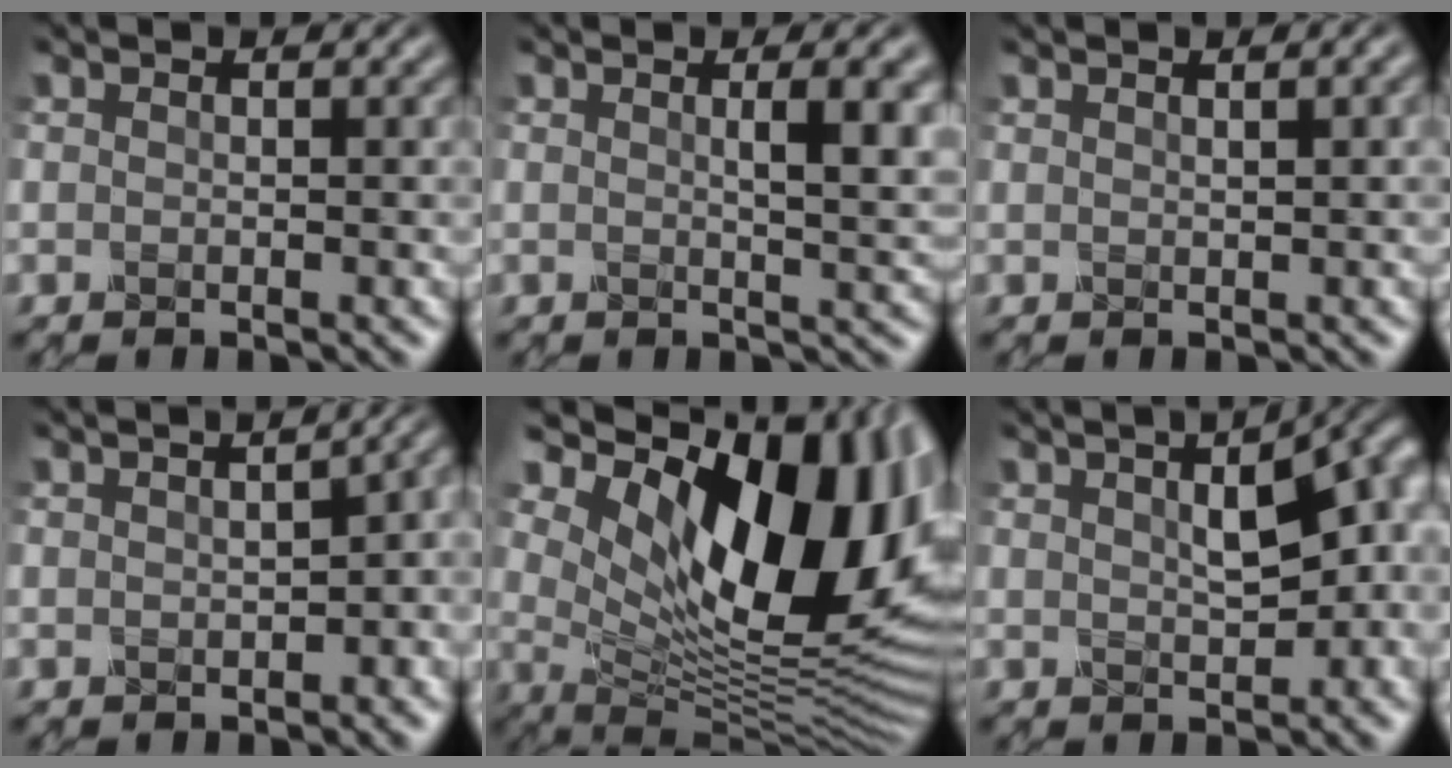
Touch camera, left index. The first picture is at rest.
{"total": 4.4, "force": [1.0, 1.2, 4.1], "torque": [-0.046, 0.003, 0.013]}
{"total": 2.3, "force": [1.1, 0.8, 1.9], "torque": [-0.016, 0.006, 0.007]}
{"total": 8.5, "force": [1.1, 4.5, 7.2], "torque": [-0.062, 0.019, 0.013]}
{"total": 16.8, "force": [5.4, 8.5, 13.4], "torque": [-0.186, -0.008, 0.097]}
{"total": 9.0, "force": [2.8, 4.3, 7.5], "torque": [-0.084, 0.026, 0.042]}